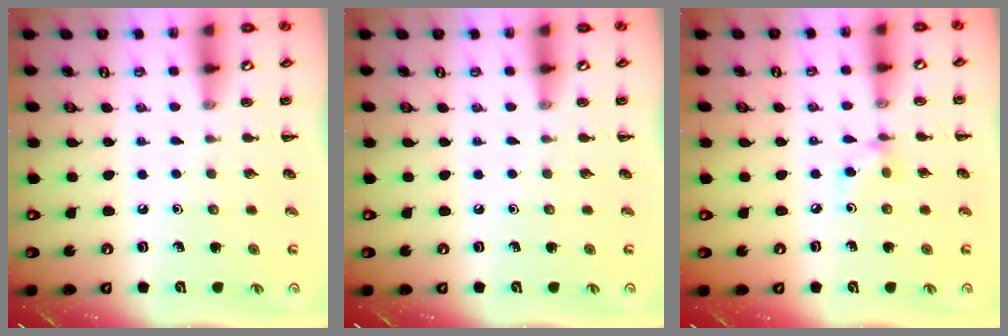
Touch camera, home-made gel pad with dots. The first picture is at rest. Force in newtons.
{"total": 0.0}
{"total": 4.4, "press": 4.3, "slide": 0.7}